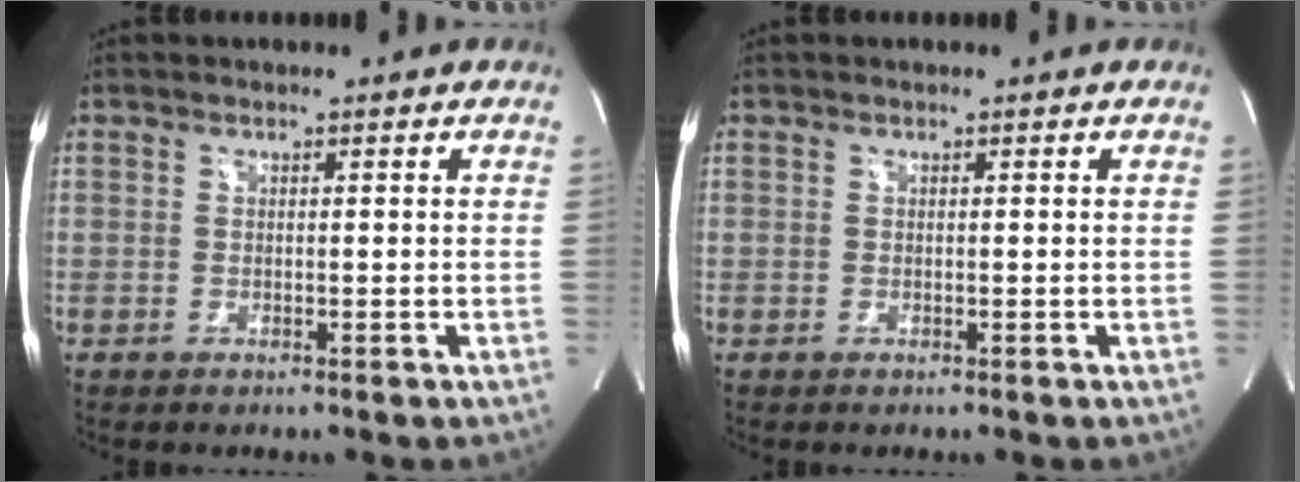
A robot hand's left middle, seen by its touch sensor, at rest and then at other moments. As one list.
[{"total": 0.0}]